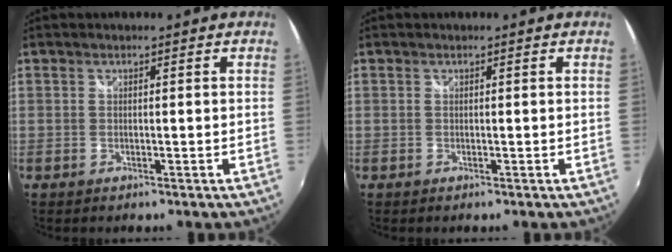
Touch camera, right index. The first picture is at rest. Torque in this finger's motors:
{"motor_torque": [-0.53, 0.39, 0.03, 0.00]}